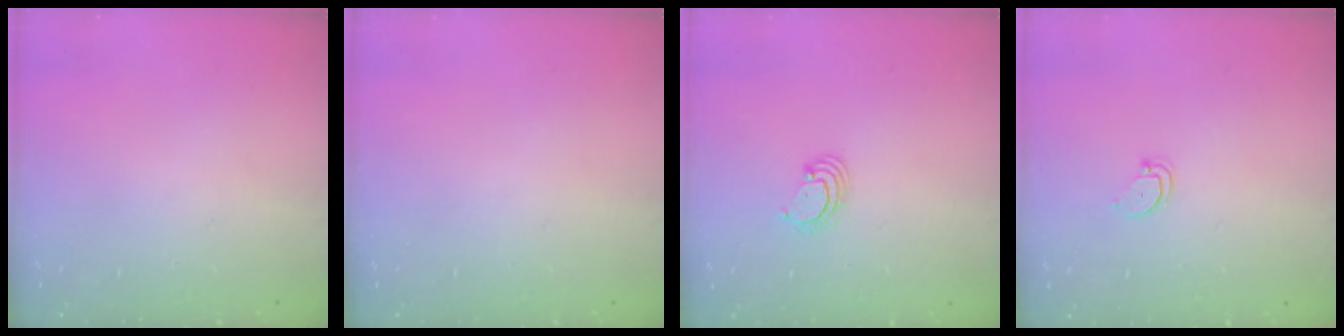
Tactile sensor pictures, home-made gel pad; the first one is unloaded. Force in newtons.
{"total": 0.0}
{"total": 2.6, "press": 2.6, "slide": 0.3}
{"total": 2.3, "press": 2.3, "slide": 0.2}